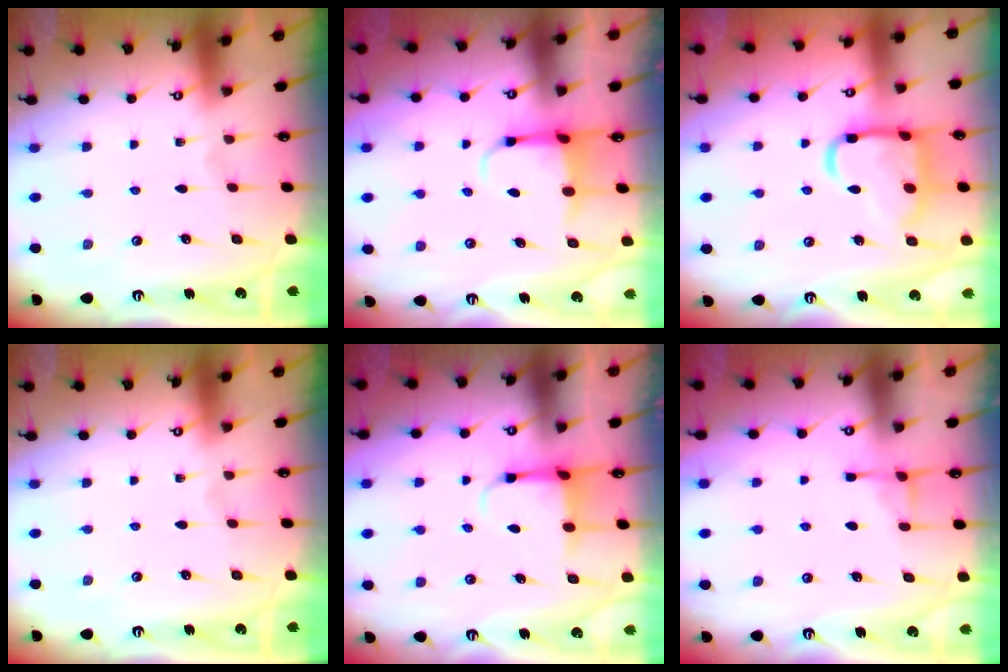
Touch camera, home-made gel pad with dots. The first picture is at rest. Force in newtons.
{"total": 4.0, "press": 3.9, "slide": 1.0}
{"total": 16.5, "press": 16.5, "slide": 1.3}
{"total": 0.0}
{"total": 4.0, "press": 3.7, "slide": 1.3}
{"total": 3.2, "press": 3.2, "slide": 0.2}